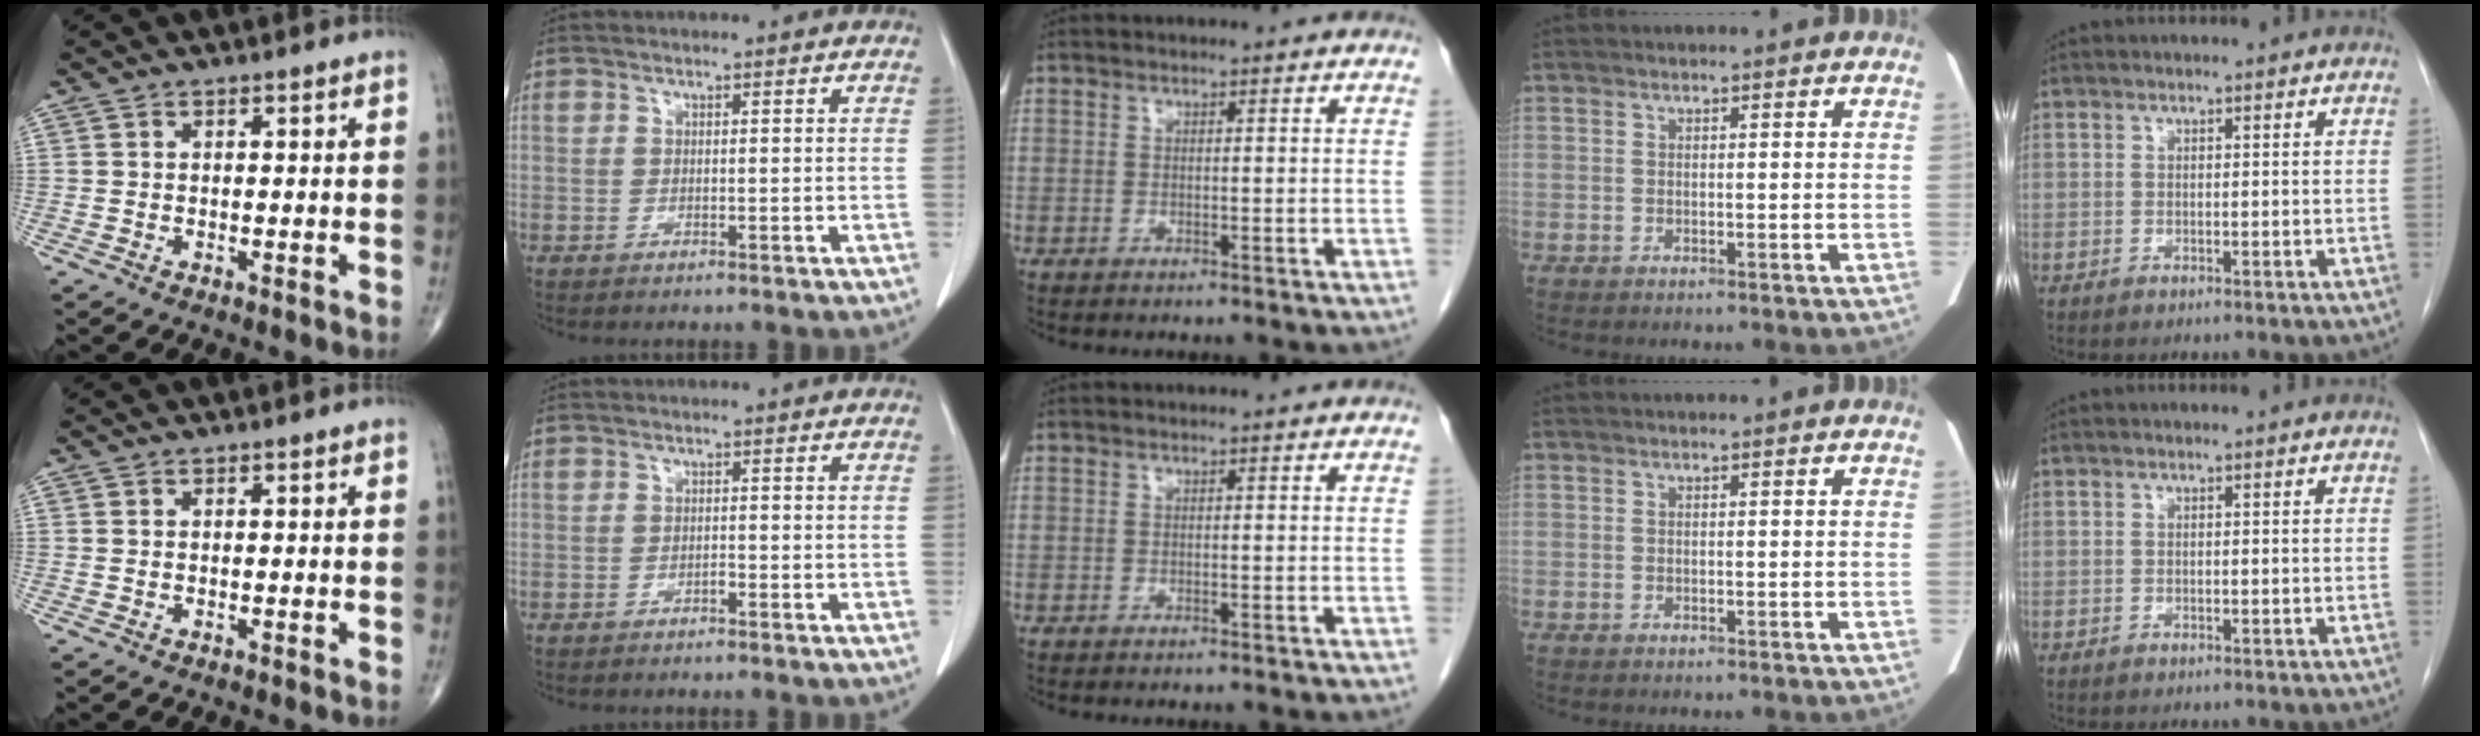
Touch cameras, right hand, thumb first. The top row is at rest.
{"index": {"total": 0.8, "force": [-0.6, 0.2, 0.4], "torque": [-0.006, 0.002, -0.013]}}